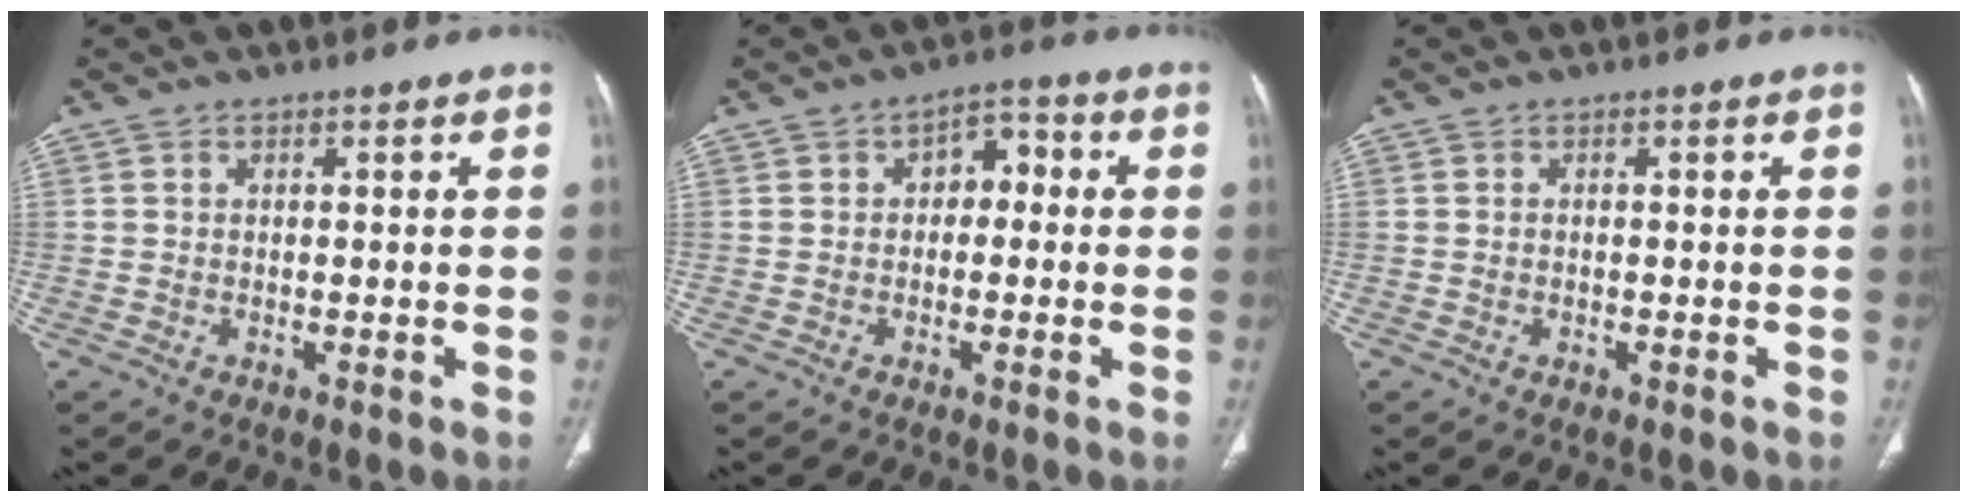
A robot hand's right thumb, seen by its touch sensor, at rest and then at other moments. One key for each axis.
{"total": 5.1, "fx": 0.5, "fy": 3.4, "fz": 3.7, "tx": -0.029, "ty": 0.020, "tz": -0.003}
{"total": 0.0}